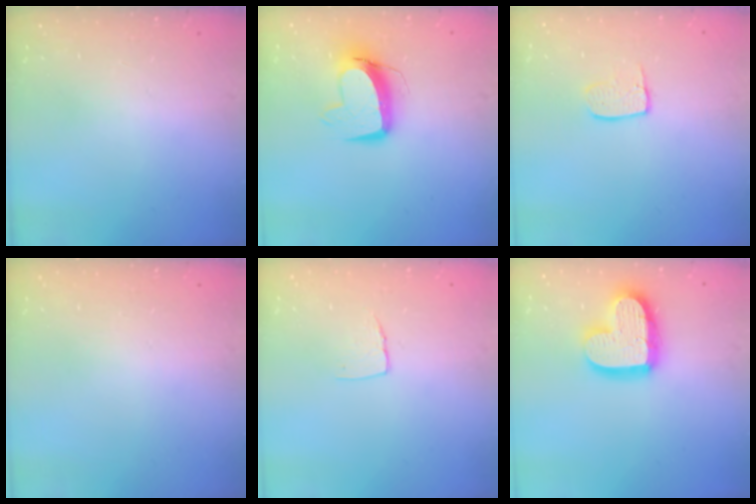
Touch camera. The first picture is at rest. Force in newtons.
{"total": 10.9, "press": 10.8, "slide": 1.2}
{"total": 6.7, "press": 6.7, "slide": 0.4}
{"total": 0.0}
{"total": 5.1, "press": 5.1, "slide": 0.4}
{"total": 17.1, "press": 17.0, "slide": 1.5}